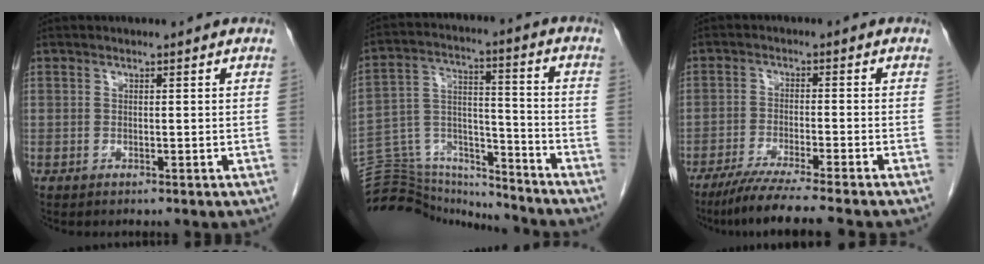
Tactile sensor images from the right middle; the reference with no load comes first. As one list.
[{"total": 18.5, "force": [-18.0, 3.0, 2.6], "torque": [-0.057, 0.045, -0.284]}, {"total": 9.2, "force": [-7.7, -1.3, 4.9], "torque": [-0.065, -0.030, -0.123]}]